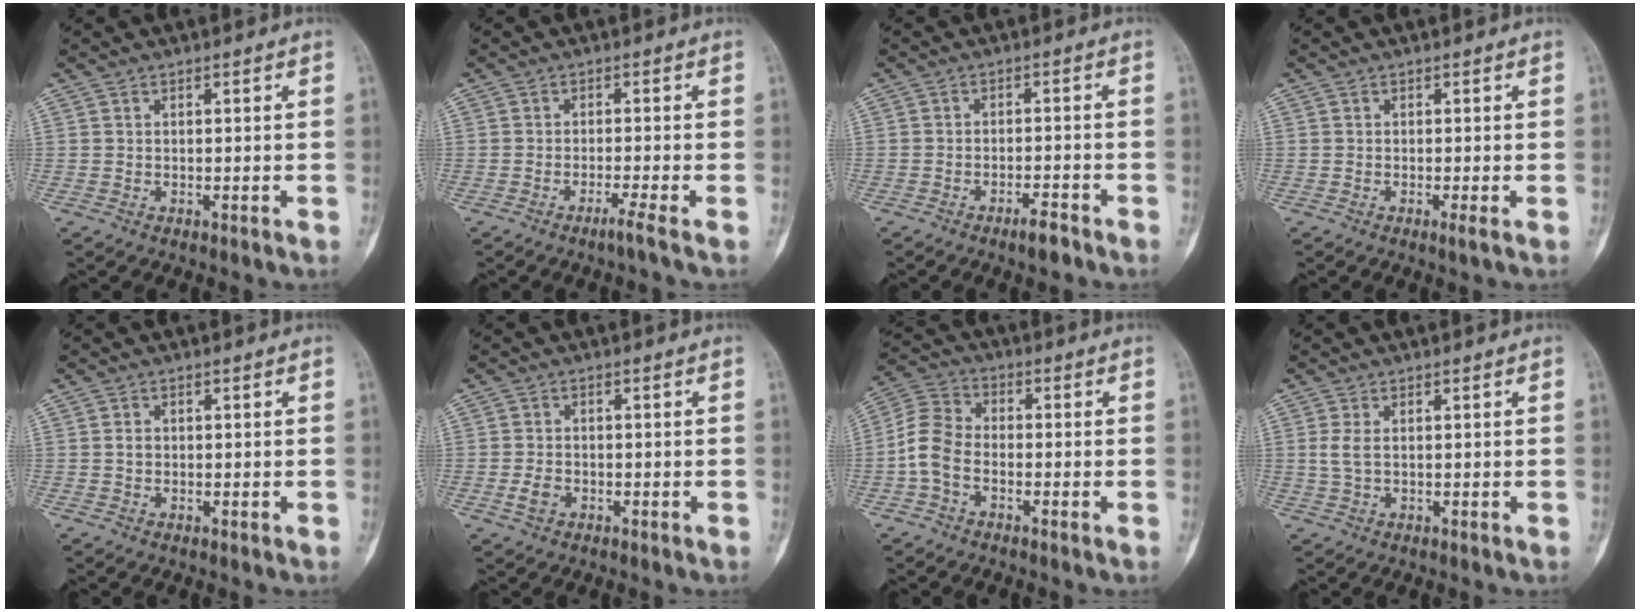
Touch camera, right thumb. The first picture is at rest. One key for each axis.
{"total": 2.0, "fx": -1.4, "fy": -0.8, "fz": 1.2, "tx": -0.031, "ty": 0.003, "tz": -0.030}
{"total": 3.2, "fx": -2.4, "fy": 0.7, "fz": 2.0, "tx": -0.034, "ty": 0.014, "tz": -0.041}
{"total": 0.8, "fx": -0.2, "fy": -0.1, "fz": 0.7, "tx": -0.018, "ty": -0.004, "tz": -0.005}
{"total": 1.0, "fx": 0.0, "fy": 0.8, "fz": 0.6, "tx": -0.010, "ty": 0.003, "tz": 0.000}
{"total": 2.6, "fx": -1.0, "fy": 1.8, "fz": 1.6, "tx": -0.030, "ty": 0.007, "tz": -0.016}
{"total": 7.3, "fx": -2.2, "fy": 4.9, "fz": 4.9, "tx": -0.098, "ty": 0.026, "tz": -0.056}
{"total": 2.3, "fx": 0.4, "fy": 1.1, "fz": 2.0, "tx": -0.055, "ty": 0.003, "tz": 0.014}